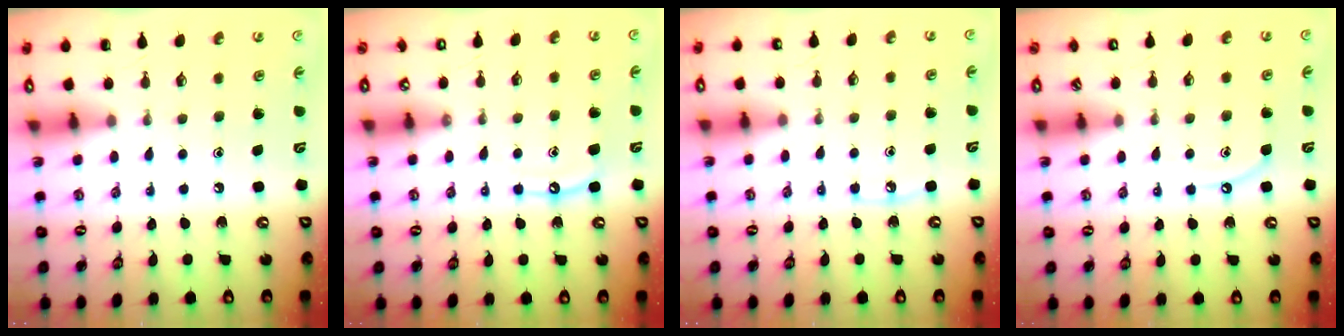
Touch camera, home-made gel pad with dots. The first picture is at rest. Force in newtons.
{"total": 6.8, "press": 6.7, "slide": 0.6}
{"total": 4.1, "press": 4.0, "slide": 0.6}
{"total": 5.6, "press": 5.6, "slide": 0.5}